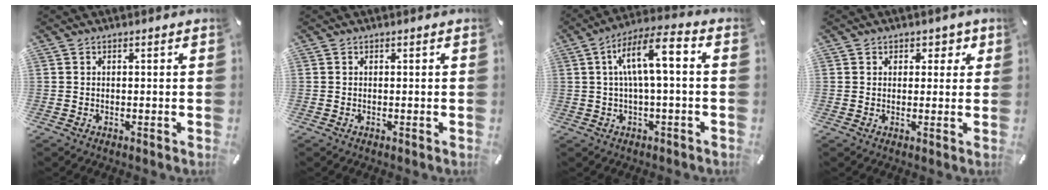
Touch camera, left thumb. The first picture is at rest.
{"total": 0.0}
{"total": 10.9, "force": [1.6, 3.2, 10.3], "torque": [-0.180, 0.009, 0.027]}
{"total": 2.7, "force": [0.9, 2.4, 0.8], "torque": [0.013, -0.005, 0.008]}